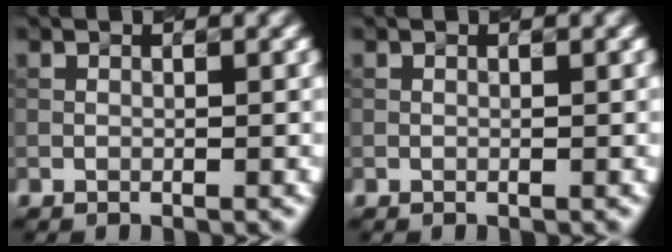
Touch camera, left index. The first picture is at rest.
{"total": 0.0}